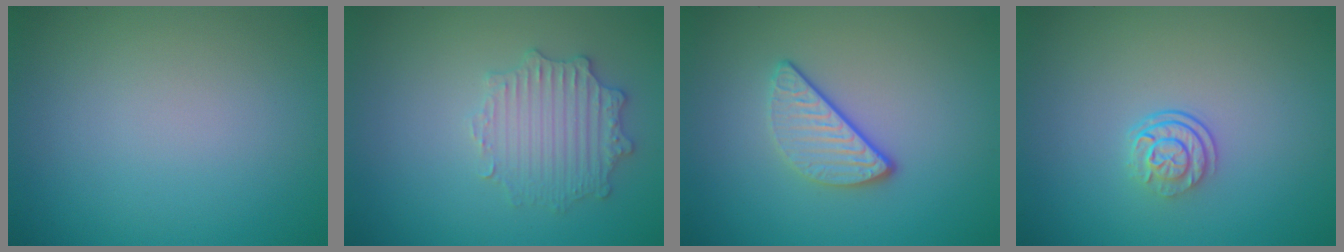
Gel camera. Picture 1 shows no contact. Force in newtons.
{"total": 2.9, "press": 2.9, "slide": 0.1}
{"total": 2.9, "press": 2.4, "slide": 1.7}
{"total": 2.6, "press": 1.8, "slide": 1.9}